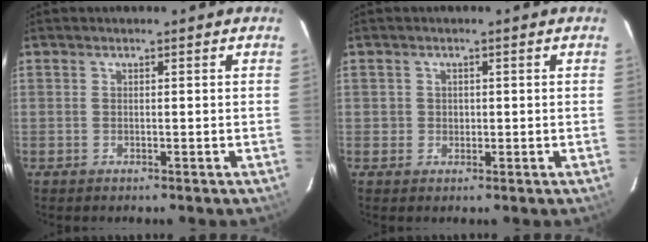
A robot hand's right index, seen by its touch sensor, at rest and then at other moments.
{"total": 1.7, "force": [-0.1, 1.7, 0.2], "torque": [-0.001, 0.001, -0.001]}